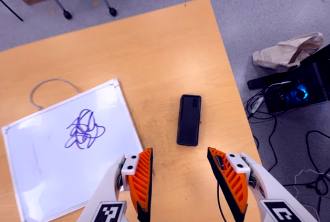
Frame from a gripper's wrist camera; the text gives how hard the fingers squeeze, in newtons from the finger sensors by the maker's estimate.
{"total": 0.0}